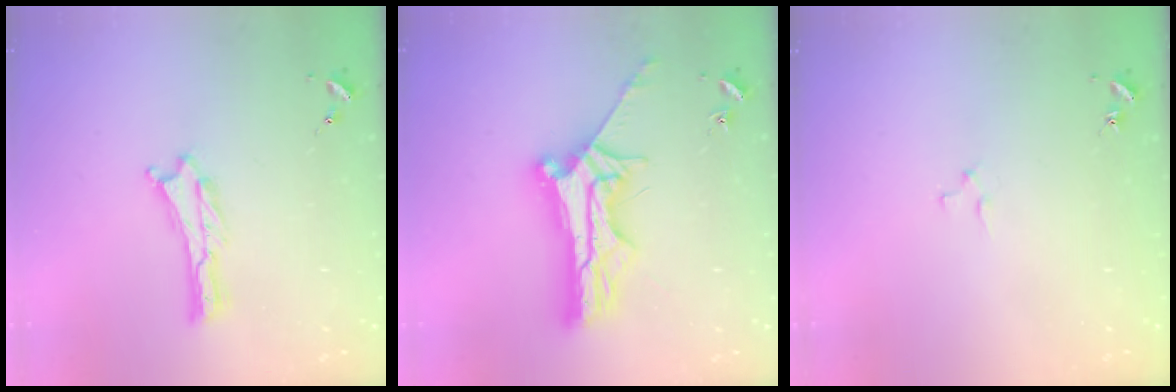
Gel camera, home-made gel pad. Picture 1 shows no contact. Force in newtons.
{"total": 10.8, "press": 10.8, "slide": 0.6}
{"total": 1.9, "press": 1.9, "slide": 0.2}